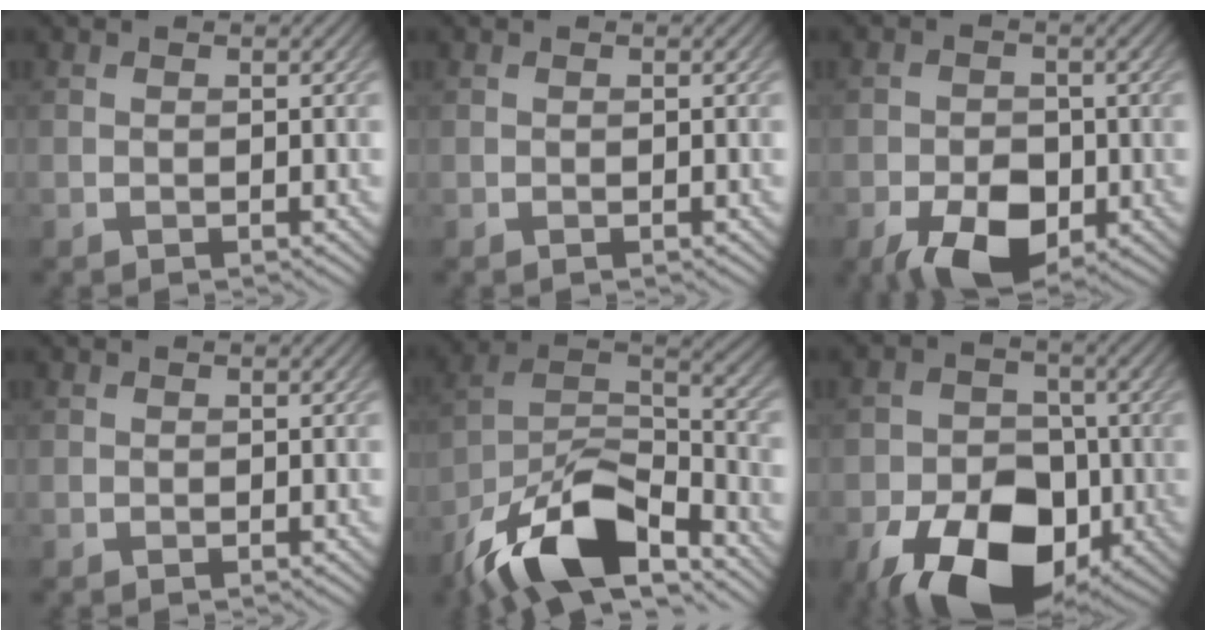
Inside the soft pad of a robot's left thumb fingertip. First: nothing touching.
{"total": 0.0}
{"total": 8.0, "force": [-3.6, 4.9, 5.2], "torque": [-0.096, -0.013, -0.065]}
{"total": 0.0}
{"total": 14.9, "force": [-10.4, 5.4, 9.2], "torque": [-0.188, -0.014, -0.206]}
{"total": 16.0, "force": [-7.4, 10.4, 9.7], "torque": [-0.150, -0.026, -0.136]}